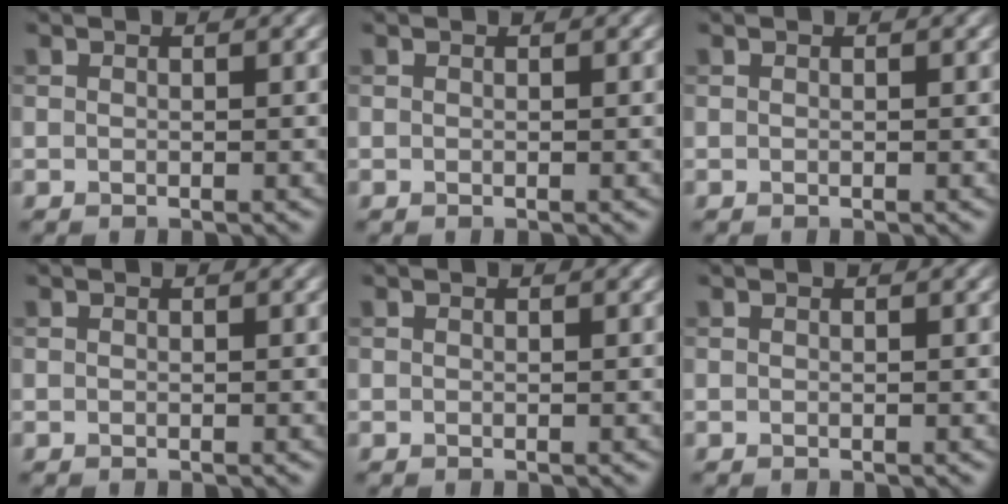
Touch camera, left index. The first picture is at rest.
{"total": 0.0}
{"total": 0.0}
{"total": 0.0}
{"total": 0.0}
{"total": 0.0}